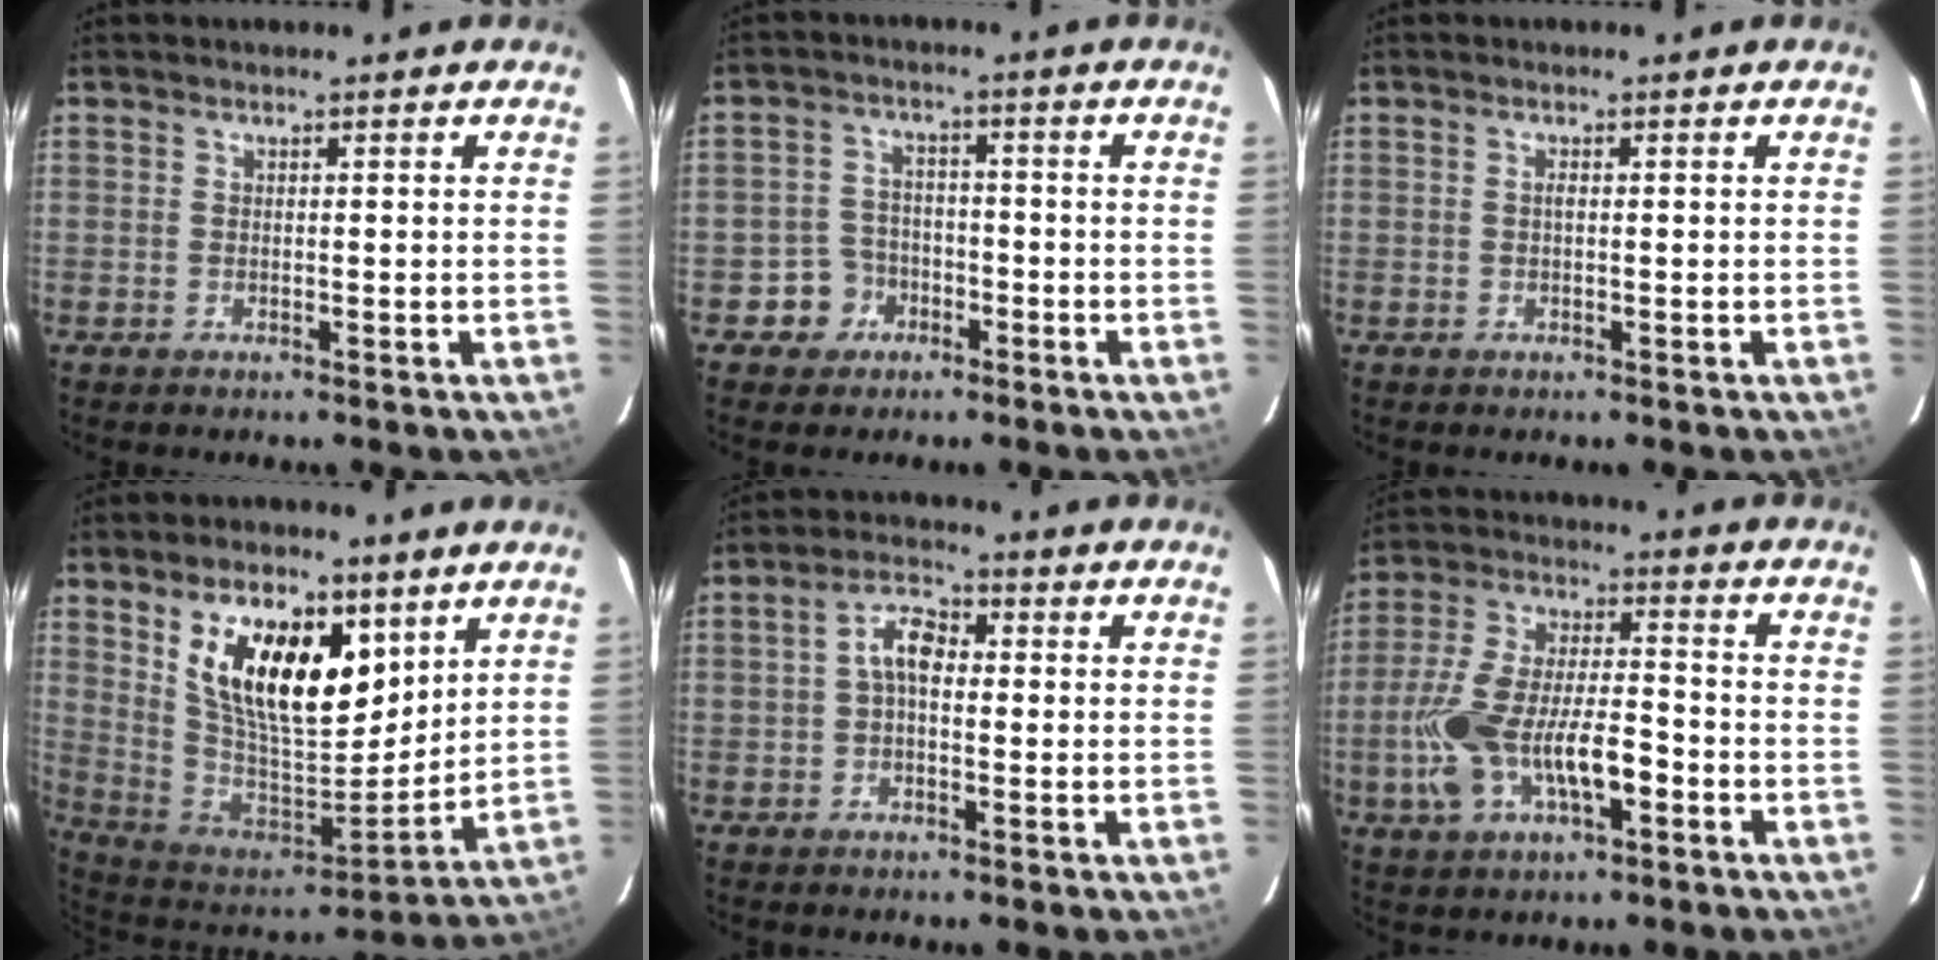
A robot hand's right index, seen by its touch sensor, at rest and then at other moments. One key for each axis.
{"total": 5.2, "fx": -2.7, "fy": 4.4, "fz": 0.2, "tx": -0.011, "ty": 0.022, "tz": -0.044}
{"total": 0.6, "fx": 0.0, "fy": 0.2, "fz": 0.5, "tx": -0.009, "ty": 0.003, "tz": -0.002}
{"total": 19.4, "fx": 8.6, "fy": 9.4, "fz": 14.6, "tx": -0.273, "ty": 0.005, "tz": 0.168}
{"total": 4.9, "fx": 0.0, "fy": 2.8, "fz": 4.0, "tx": -0.076, "ty": 0.019, "tz": -0.002}
{"total": 15.2, "fx": -5.1, "fy": 6.2, "fz": 12.9, "tx": -0.275, "ty": -0.004, "tz": -0.088}